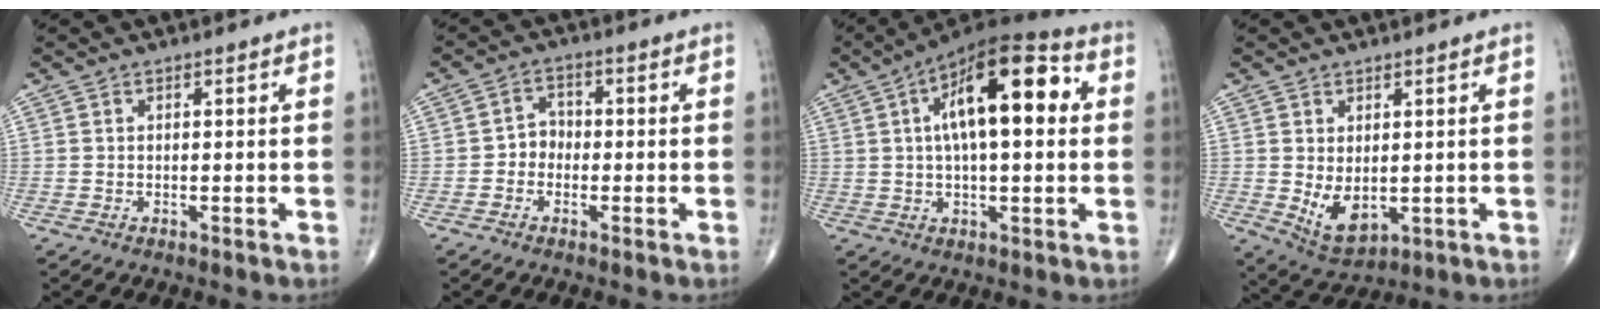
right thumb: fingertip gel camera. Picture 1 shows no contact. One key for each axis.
{"total": 3.4, "fx": -1.0, "fy": 2.9, "fz": 1.5, "tx": -0.004, "ty": 0.016, "tz": -0.028}
{"total": 18.3, "fx": 3.9, "fy": 7.4, "fz": 16.2, "tx": -0.237, "ty": 0.026, "tz": 0.049}
{"total": 6.5, "fx": -0.2, "fy": 3.9, "fz": 5.2, "tx": -0.081, "ty": -0.013, "tz": 0.016}